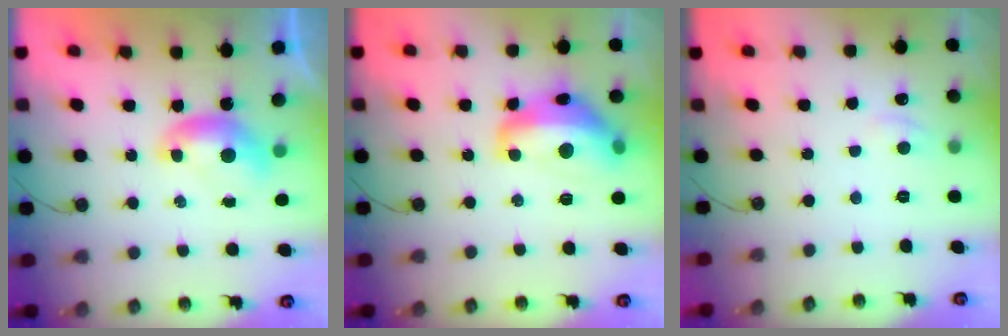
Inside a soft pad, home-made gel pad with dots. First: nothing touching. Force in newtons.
{"total": 9.6, "press": 9.5, "slide": 1.4}
{"total": 2.2, "press": 2.2, "slide": 0.5}